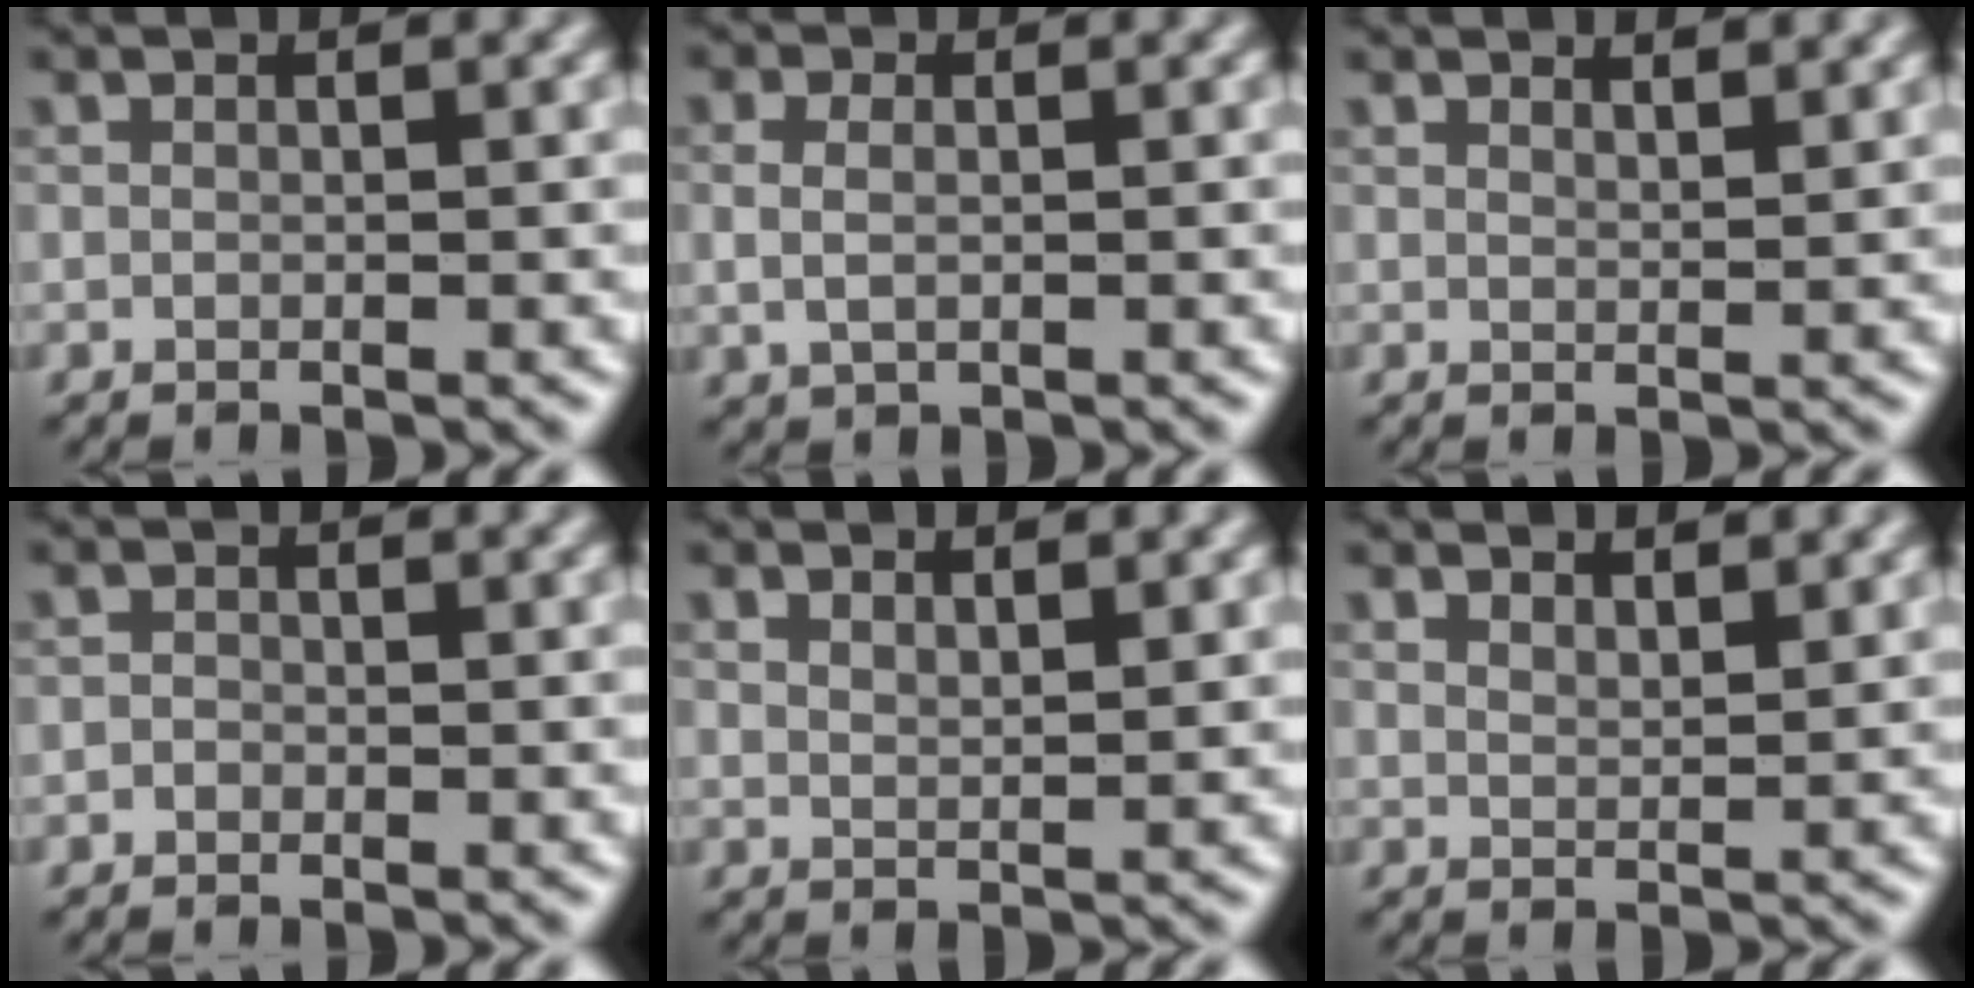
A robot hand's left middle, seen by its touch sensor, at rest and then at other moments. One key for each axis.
{"total": 1.8, "fx": 0.0, "fy": 1.2, "fz": 1.3, "tx": -0.030, "ty": -0.001, "tz": 0.004}
{"total": 2.5, "fx": 2.2, "fy": 0.6, "fz": 0.9, "tx": -0.011, "ty": 0.005, "tz": 0.029}
{"total": 0.6, "fx": -0.3, "fy": 0.5, "fz": 0.1, "tx": -0.002, "ty": -0.002, "tz": -0.009}
{"total": 1.7, "fx": 1.4, "fy": 0.4, "fz": 0.9, "tx": -0.015, "ty": -0.001, "tz": 0.025}
{"total": 3.0, "fx": 2.7, "fy": 0.7, "fz": 1.1, "tx": -0.014, "ty": 0.005, "tz": 0.039}